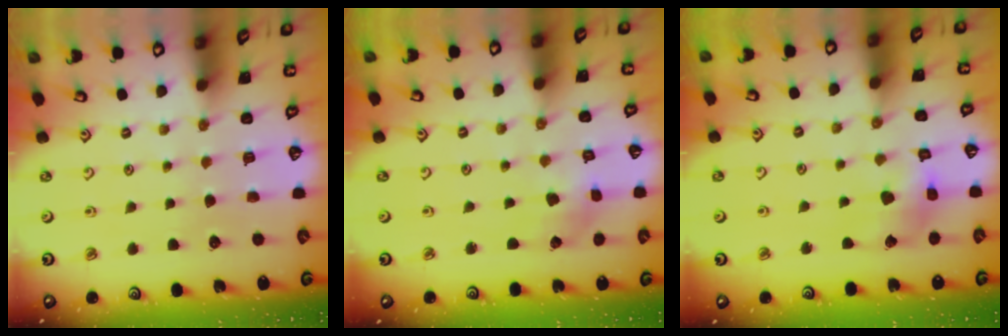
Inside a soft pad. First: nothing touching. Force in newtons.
{"total": 2.5, "press": 2.4, "slide": 0.5}
{"total": 8.0, "press": 8.0, "slide": 0.9}